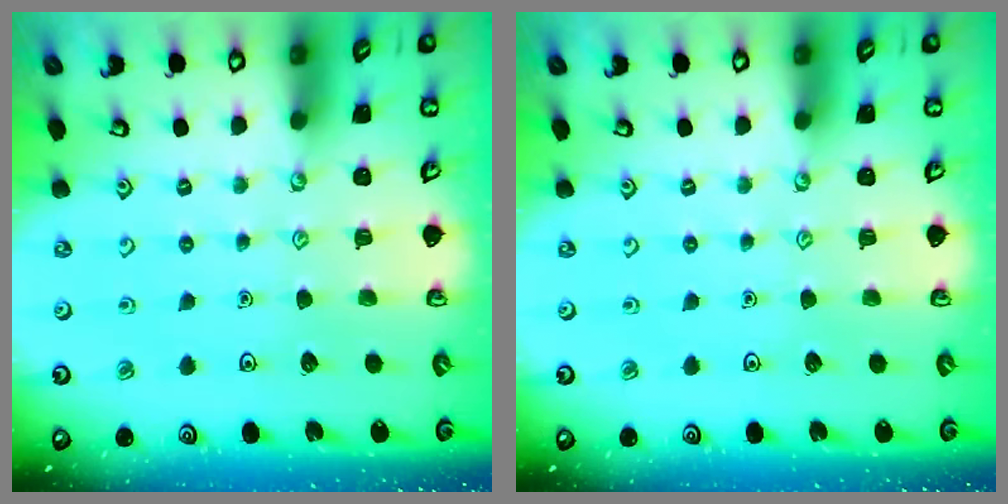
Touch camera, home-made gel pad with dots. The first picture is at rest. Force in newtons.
{"total": 0.0}